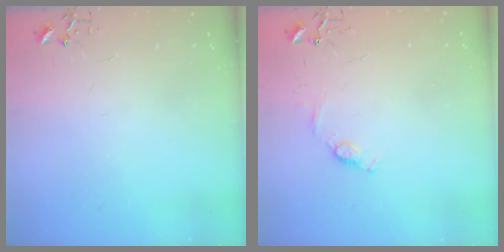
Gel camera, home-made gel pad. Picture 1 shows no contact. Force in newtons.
{"total": 7.3, "press": 7.3, "slide": 0.7}